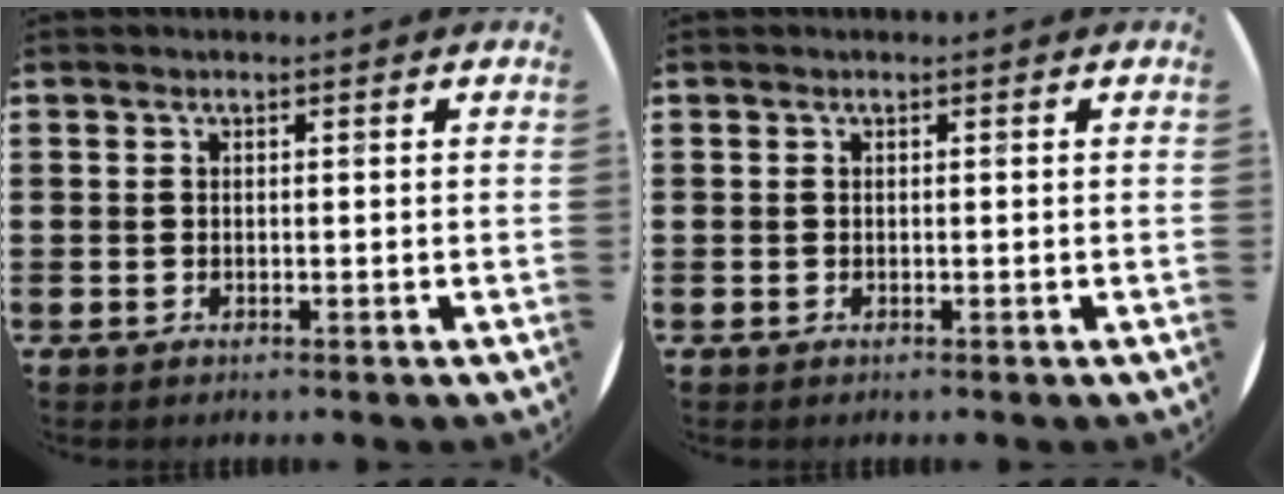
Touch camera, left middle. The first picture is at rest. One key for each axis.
{"total": 0.0}